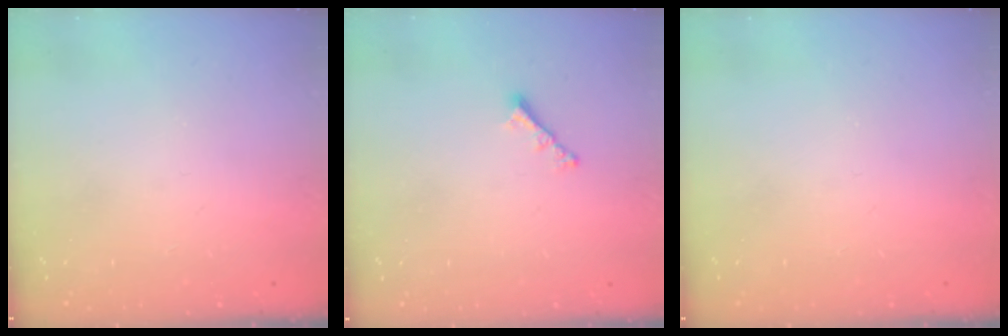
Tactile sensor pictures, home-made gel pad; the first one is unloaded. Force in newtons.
{"total": 2.2, "press": 2.2, "slide": 0.5}
{"total": 0.0}